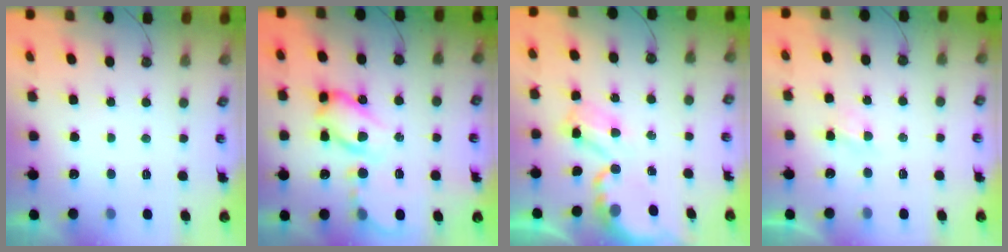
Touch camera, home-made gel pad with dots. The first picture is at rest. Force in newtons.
{"total": 14.0, "press": 13.9, "slide": 1.4}
{"total": 5.5, "press": 5.5, "slide": 0.3}
{"total": 2.8, "press": 2.8, "slide": 0.2}